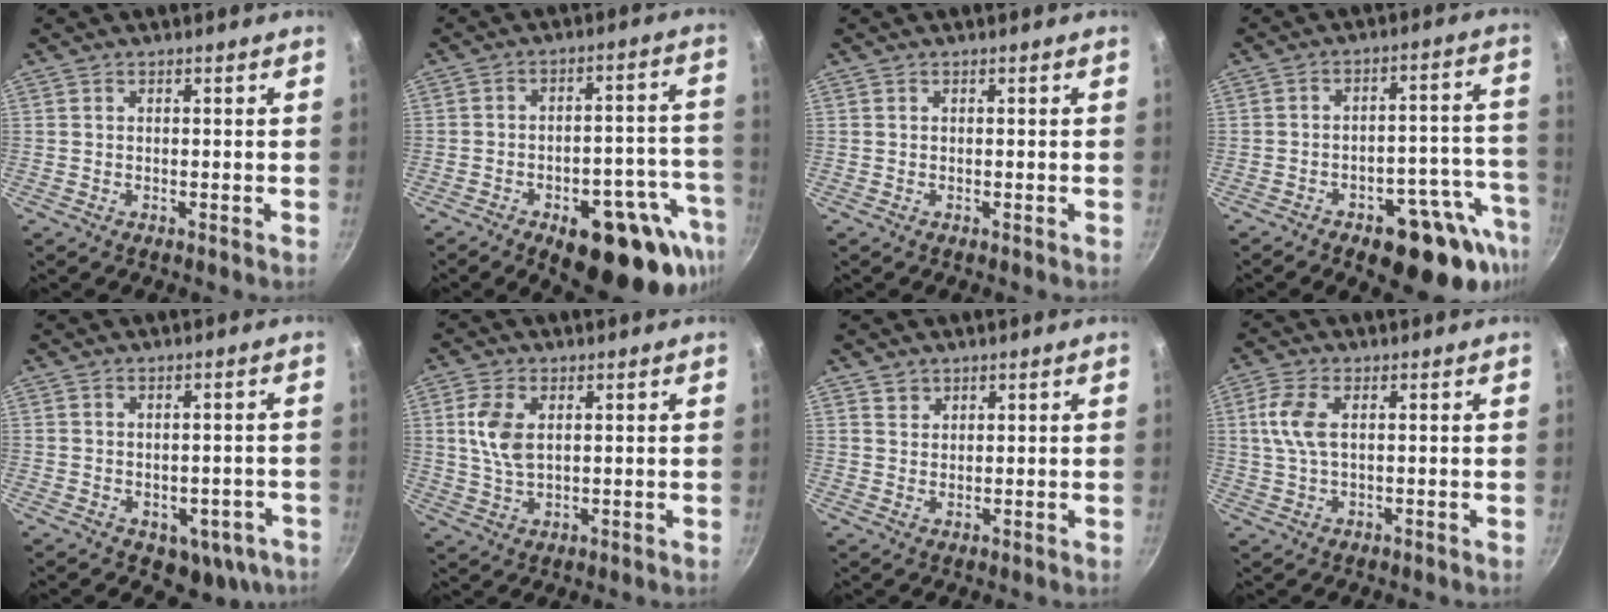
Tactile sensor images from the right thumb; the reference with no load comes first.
{"total": 21.4, "force": [-10.9, 9.2, 16.0], "torque": [-0.140, 0.041, -0.138]}
{"total": 0.0}
{"total": 17.3, "force": [-9.5, 7.6, 12.3], "torque": [-0.102, 0.053, -0.124]}
{"total": 7.9, "force": [-3.2, 5.3, 5.0], "torque": [-0.025, 0.021, -0.021]}
{"total": 7.3, "force": [1.7, 4.2, 5.7], "torque": [-0.113, -0.005, 0.034]}
{"total": 2.1, "force": [1.4, 1.5, 0.3], "torque": [0.010, 0.000, 0.026]}
{"total": 6.0, "force": [1.2, 3.0, 5.1], "torque": [-0.111, 0.008, 0.022]}